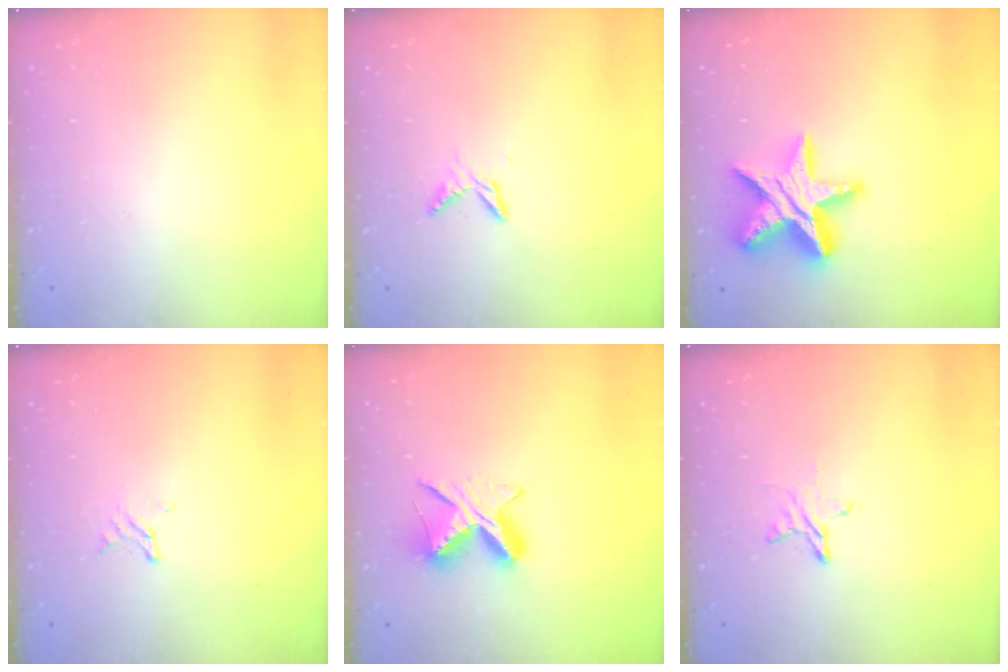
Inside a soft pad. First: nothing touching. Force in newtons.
{"total": 4.8, "press": 4.8, "slide": 0.5}
{"total": 19.8, "press": 19.7, "slide": 1.5}
{"total": 1.6, "press": 1.6, "slide": 0.2}
{"total": 9.0, "press": 9.0, "slide": 0.9}
{"total": 4.4, "press": 4.4, "slide": 0.4}